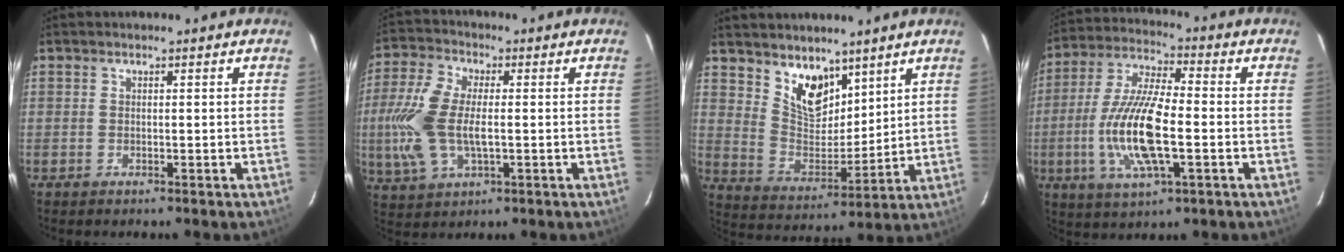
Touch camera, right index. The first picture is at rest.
{"total": 12.6, "force": [-0.9, 6.2, 10.9], "torque": [-0.247, 0.005, -0.019]}
{"total": 10.2, "force": [7.1, 5.5, 4.8], "torque": [-0.081, 0.000, 0.142]}
{"total": 15.2, "force": [-3.0, 4.3, 14.2], "torque": [-0.293, -0.003, -0.060]}